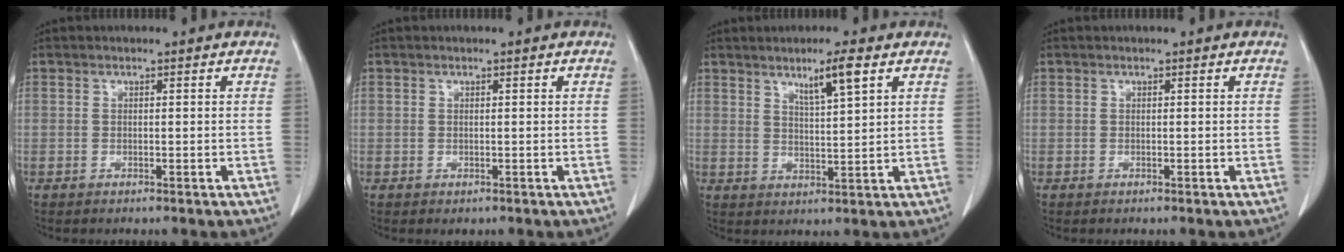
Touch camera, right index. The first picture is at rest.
{"total": 0.5, "force": [-0.1, 0.5, 0.2], "torque": [-0.002, 0.002, 0.000]}
{"total": 5.4, "force": [3.2, -0.1, 4.4], "torque": [-0.075, -0.007, 0.057]}
{"total": 0.0}